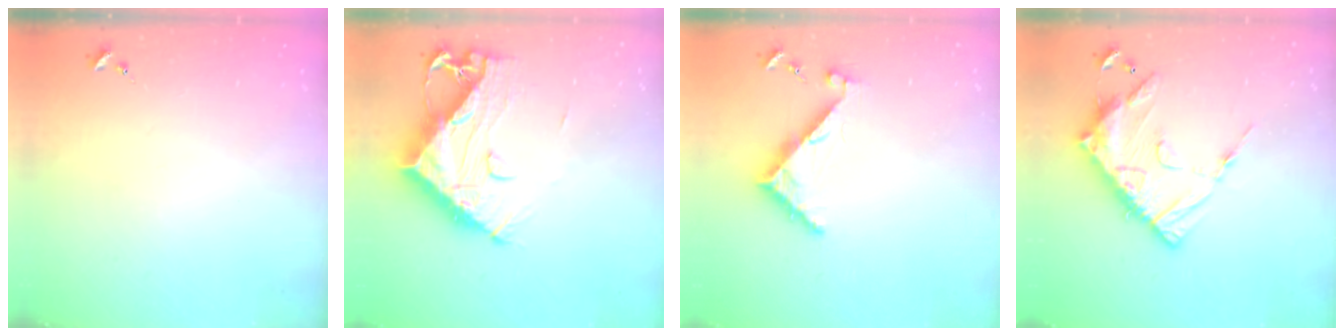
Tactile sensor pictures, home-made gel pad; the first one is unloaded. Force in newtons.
{"total": 15.8, "press": 15.7, "slide": 1.7}
{"total": 6.3, "press": 6.3, "slide": 0.5}
{"total": 16.0, "press": 15.9, "slide": 1.5}